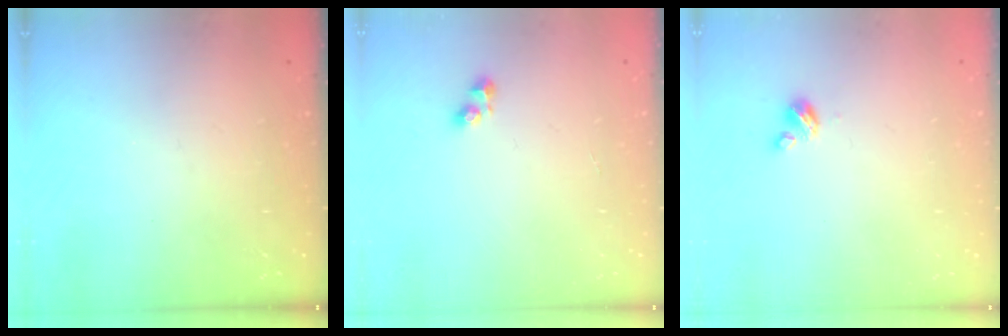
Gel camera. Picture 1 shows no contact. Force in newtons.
{"total": 2.5, "press": 2.5, "slide": 0.2}
{"total": 2.7, "press": 2.7, "slide": 0.3}